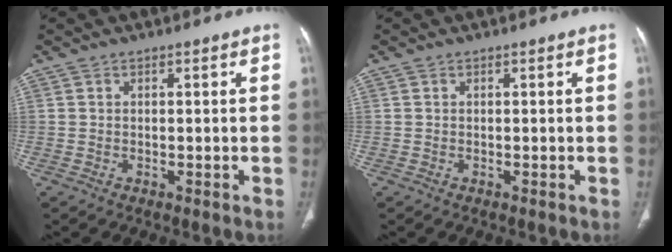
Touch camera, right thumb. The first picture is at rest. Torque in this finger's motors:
{"motor_torque": [0.00, 0.00, 0.00, 0.00, 0.00]}